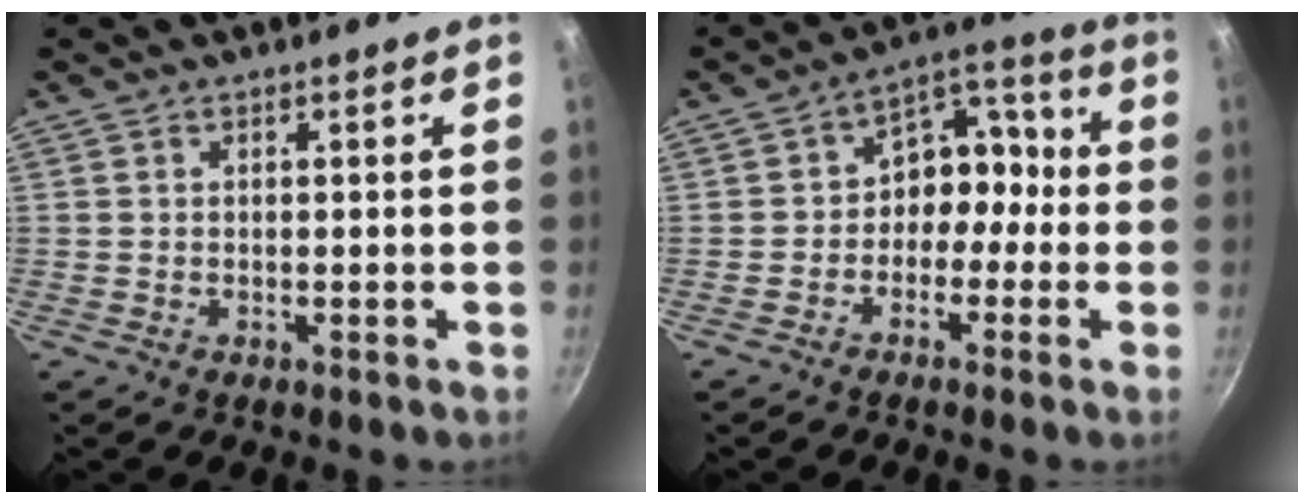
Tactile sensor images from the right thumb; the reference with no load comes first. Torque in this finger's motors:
{"motor_torque": [-0.47, 0.68, 0.01, 0.16, 0.05]}